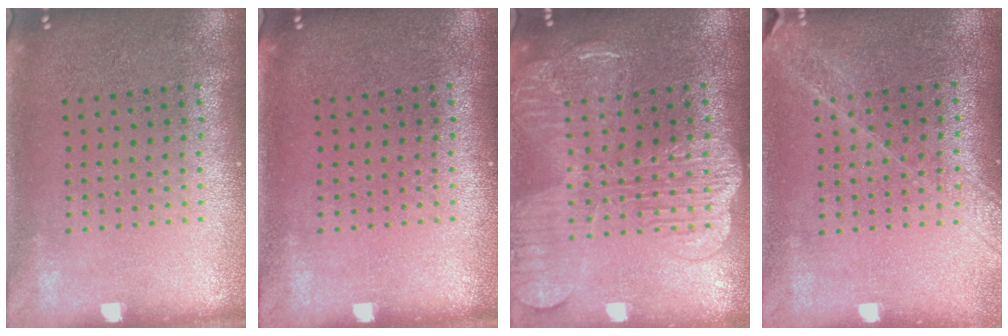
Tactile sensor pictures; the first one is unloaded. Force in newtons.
{"total": 0.0}
{"total": 3.3, "press": 3.3, "slide": 0.5}
{"total": 1.6, "press": 1.5, "slide": 0.7}